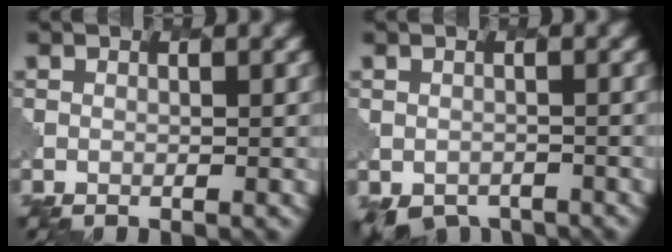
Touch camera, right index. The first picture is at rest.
{"total": 3.2, "force": [-2.7, 1.5, 0.9], "torque": [-0.013, -0.014, -0.040]}